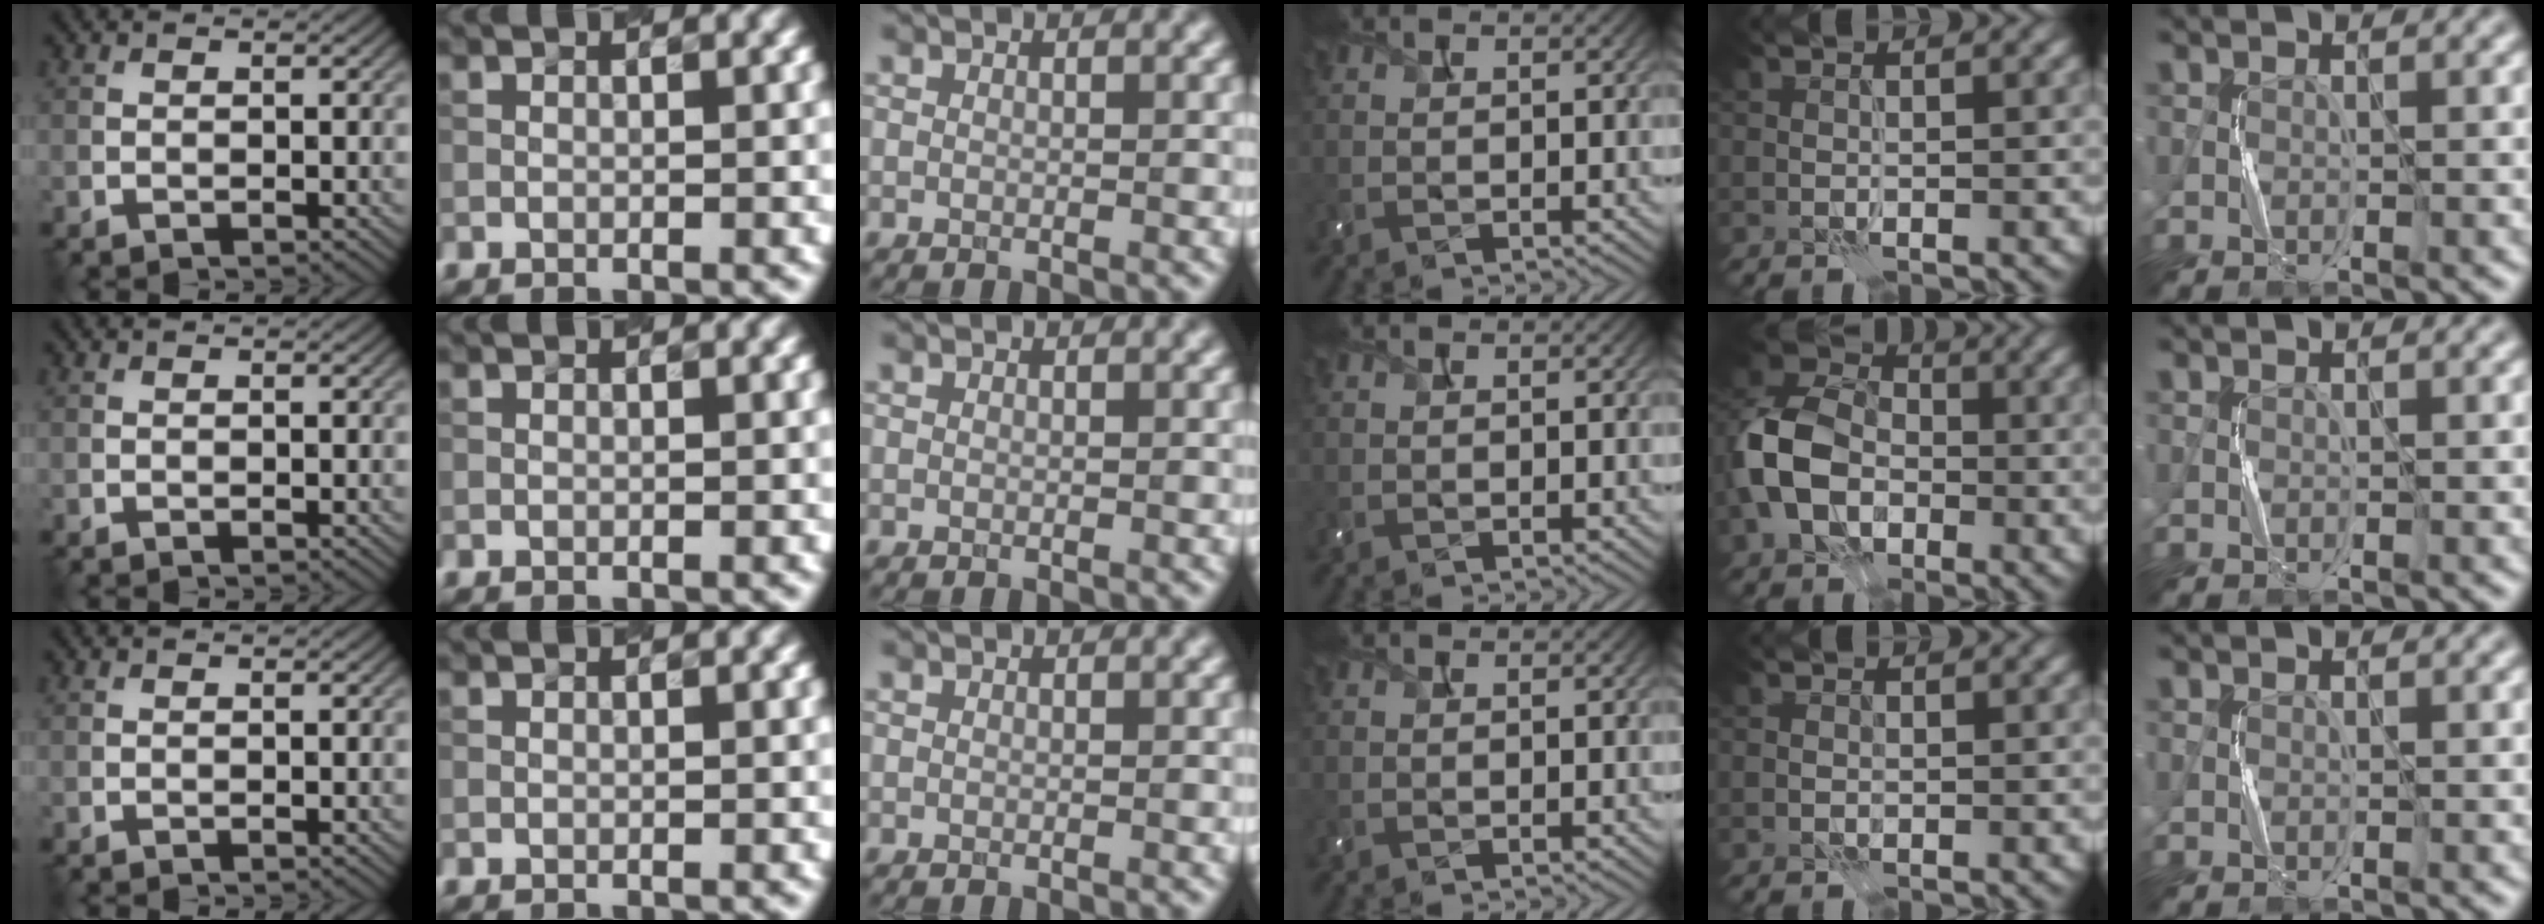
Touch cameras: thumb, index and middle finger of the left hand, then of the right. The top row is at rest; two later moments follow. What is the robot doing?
{"motion": "press", "object": "camera"}